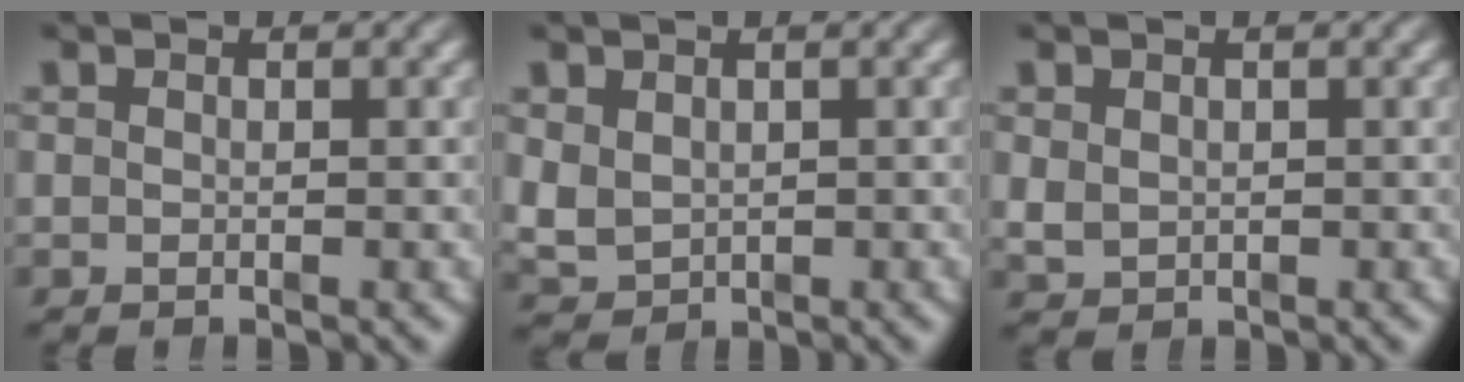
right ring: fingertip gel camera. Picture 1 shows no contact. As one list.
[{"total": 3.1, "force": [0.3, 2.8, 1.2], "torque": [-0.045, -0.020, 0.021]}, {"total": 1.4, "force": [0.1, 1.2, 0.6], "torque": [-0.017, -0.011, 0.014]}]